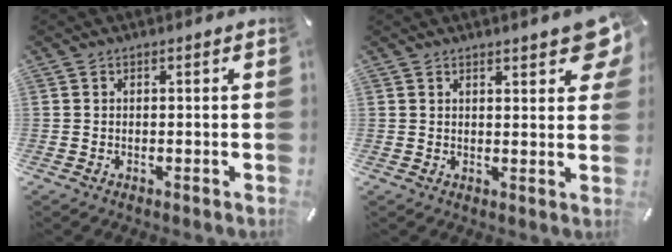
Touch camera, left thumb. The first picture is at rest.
{"total": 6.4, "force": [4.5, 2.1, 4.0], "torque": [-0.048, -0.027, 0.075]}